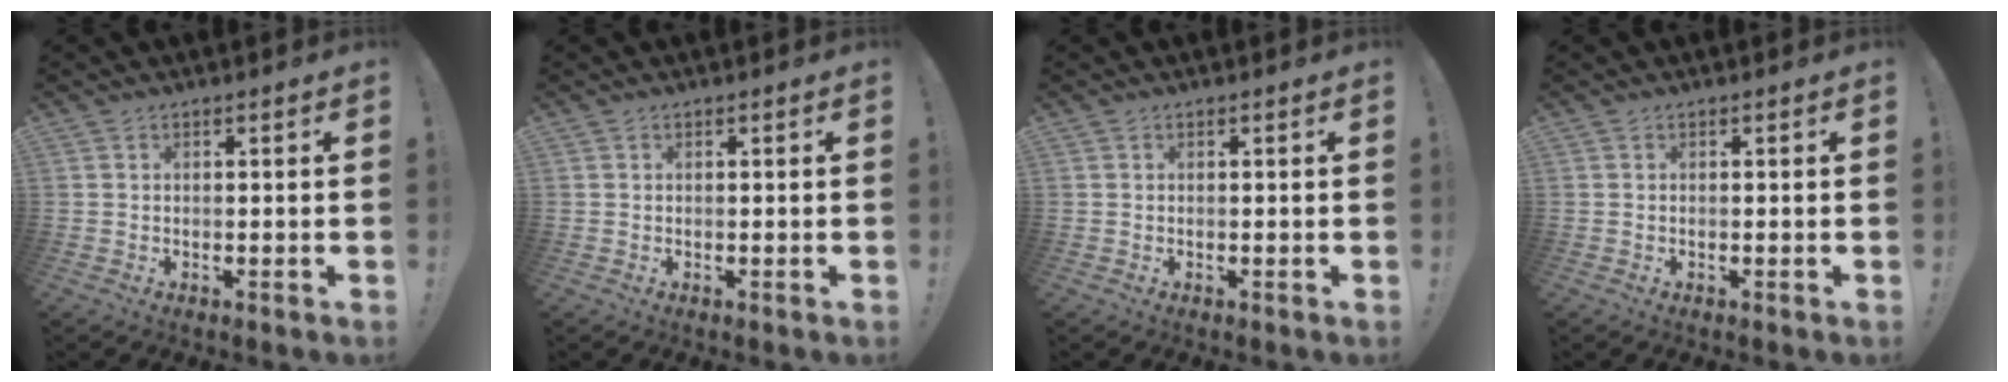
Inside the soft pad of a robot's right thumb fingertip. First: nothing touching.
{"total": 0.0}
{"total": 0.0}
{"total": 0.0}